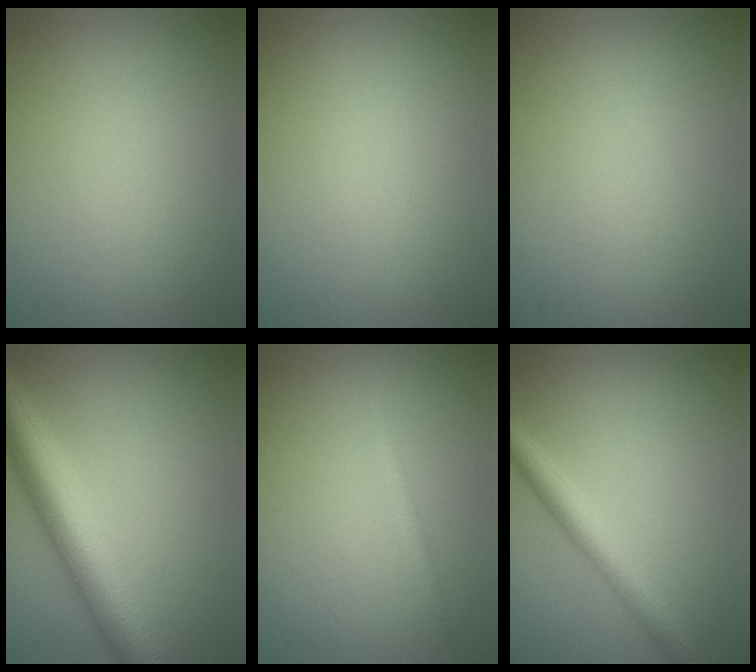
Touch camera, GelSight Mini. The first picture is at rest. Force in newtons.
{"total": 0.0}
{"total": 0.0}
{"total": 8.1, "press": 8.1, "slide": 0.2}
{"total": 1.0, "press": 1.0, "slide": 0.0}
{"total": 3.9, "press": 3.8, "slide": 0.1}